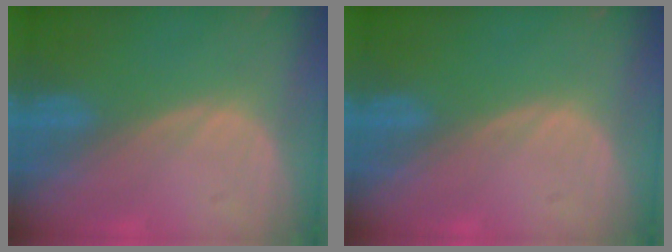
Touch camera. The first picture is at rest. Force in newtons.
{"total": 0.0}